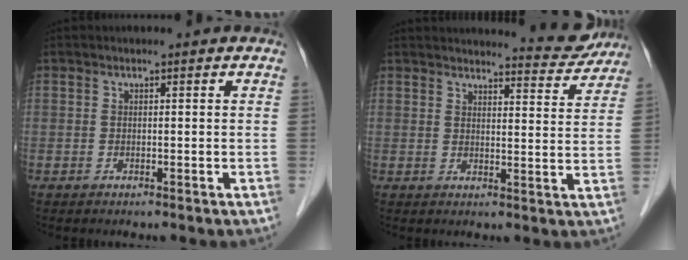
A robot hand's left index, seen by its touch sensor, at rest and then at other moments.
{"total": 7.6, "force": [7.5, 0.8, 1.0], "torque": [-0.008, -0.020, 0.083]}